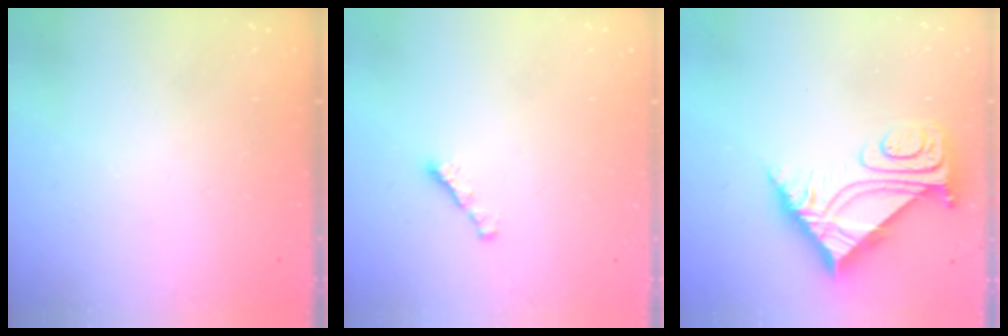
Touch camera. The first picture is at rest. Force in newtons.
{"total": 1.7, "press": 1.6, "slide": 0.5}
{"total": 7.5, "press": 7.4, "slide": 0.8}